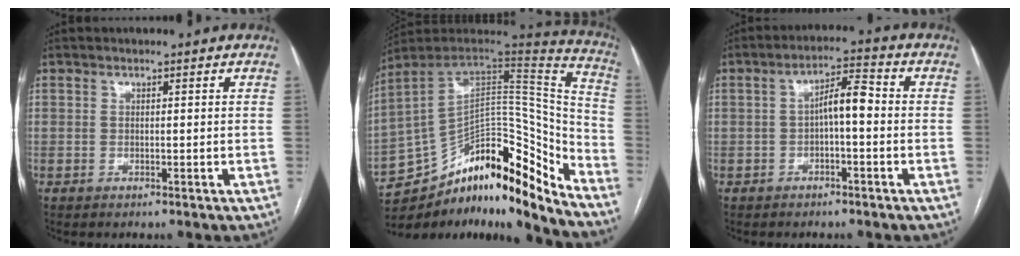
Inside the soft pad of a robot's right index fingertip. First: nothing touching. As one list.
[{"total": 21.3, "force": [-16.9, 6.2, 11.3], "torque": [-0.135, 0.071, -0.266]}, {"total": 5.2, "force": [-0.5, 1.3, 5.0], "torque": [-0.084, 0.024, -0.009]}]